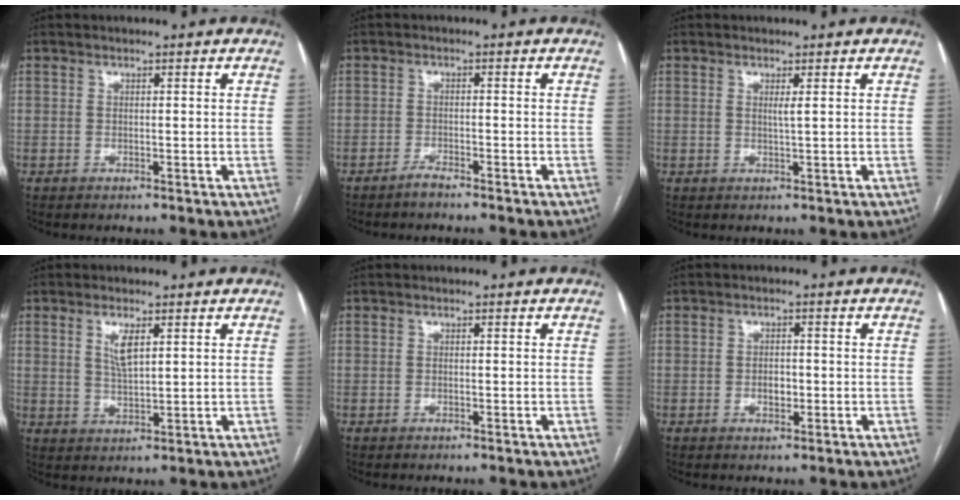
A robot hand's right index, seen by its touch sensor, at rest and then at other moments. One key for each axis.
{"total": 2.0, "fx": -1.8, "fy": 0.0, "fz": 0.8, "tx": -0.021, "ty": -0.002, "tz": -0.030}
{"total": 1.1, "fx": 0.4, "fy": -0.2, "fz": 1.0, "tx": -0.024, "ty": -0.002, "tz": 0.007}
{"total": 4.0, "fx": 1.7, "fy": 1.0, "fz": 3.5, "tx": -0.073, "ty": -0.002, "tz": 0.037}
{"total": 0.0}
{"total": 2.1, "fx": -0.6, "fy": 1.2, "fz": 1.7, "tx": -0.026, "ty": 0.004, "tz": -0.006}